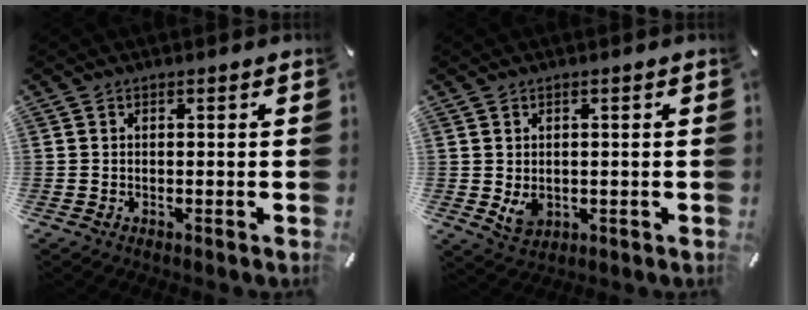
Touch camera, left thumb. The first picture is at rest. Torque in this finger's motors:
{"motor_torque": [0.52, 0.73, 0.23, -0.18, 0.07]}